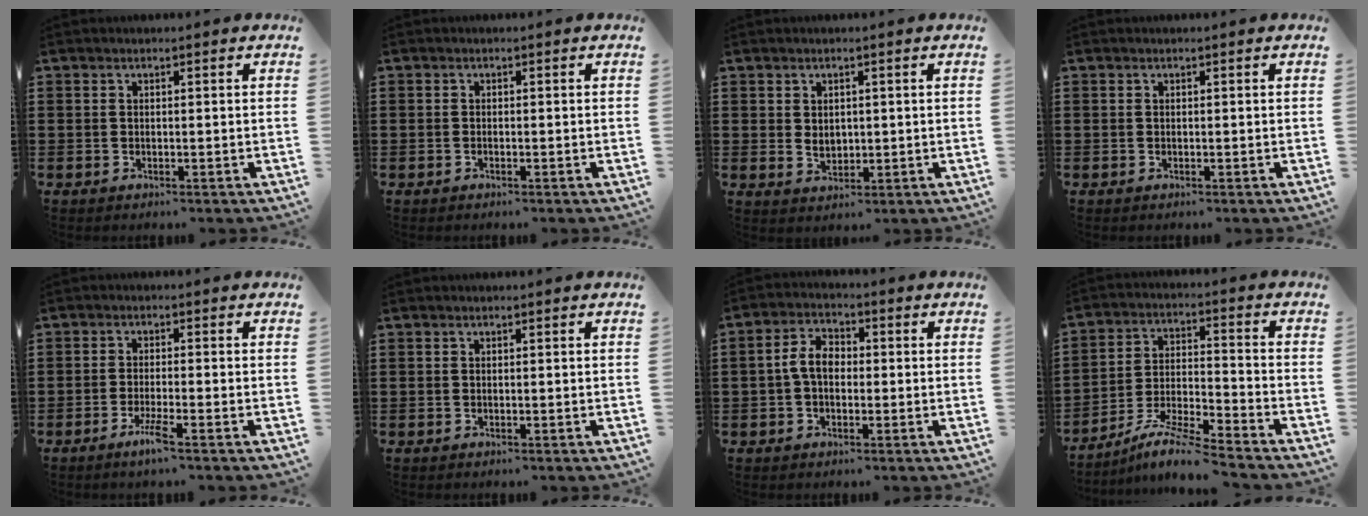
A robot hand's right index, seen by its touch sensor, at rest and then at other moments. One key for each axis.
{"total": 0.6, "fx": -0.4, "fy": 0.4, "fz": 0.2, "tx": -0.003, "ty": 0.002, "tz": -0.010}
{"total": 2.1, "fx": 0.7, "fy": 1.7, "fz": 1.0, "tx": -0.016, "ty": 0.005, "tz": 0.010}
{"total": 0.0}
{"total": 3.5, "fx": -2.2, "fy": -0.1, "fz": 2.7, "tx": -0.058, "ty": -0.014, "tz": -0.042}
{"total": 0.0}
{"total": 5.0, "fx": -0.3, "fy": 3.1, "fz": 3.9, "tx": -0.098, "ty": 0.004, "tz": -0.015}
{"total": 7.7, "fx": -7.0, "fy": -0.3, "fz": 3.1, "tx": -0.065, "ty": -0.009, "tz": -0.139}